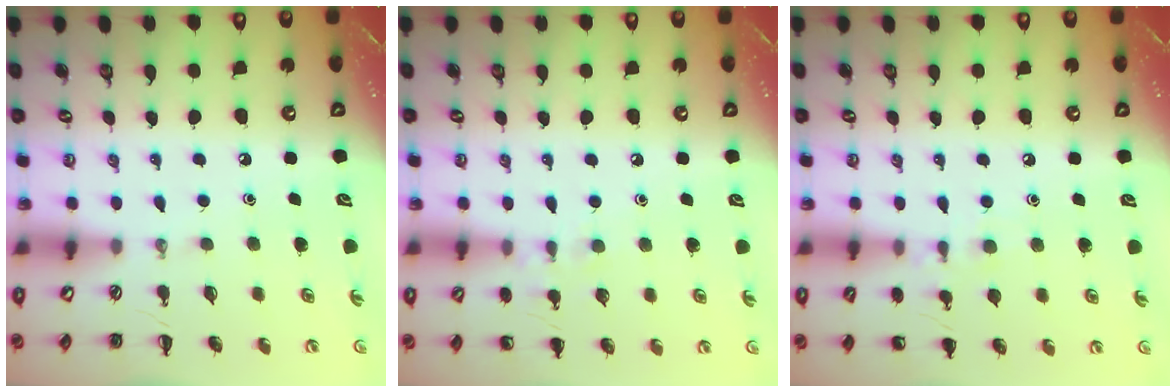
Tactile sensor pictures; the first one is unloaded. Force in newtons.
{"total": 6.9, "press": 6.5, "slide": 2.0}
{"total": 7.3, "press": 7.0, "slide": 2.0}